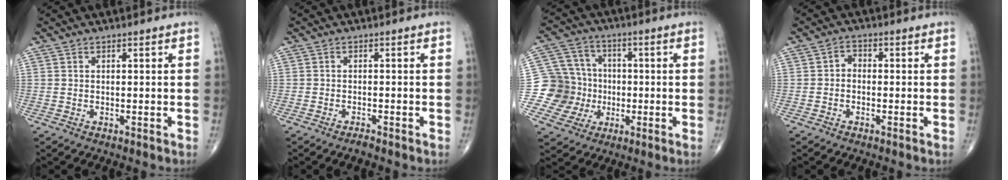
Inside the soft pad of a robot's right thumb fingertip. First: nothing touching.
{"total": 1.3, "force": [-1.1, 0.2, 0.5], "torque": [-0.016, 0.004, -0.021]}
{"total": 11.5, "force": [-1.7, 11.2, 2.0], "torque": [0.003, 0.036, -0.030]}
{"total": 1.9, "force": [-0.6, 1.4, 1.1], "torque": [-0.003, 0.008, -0.021]}